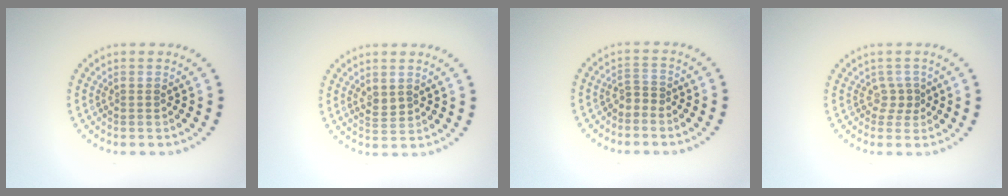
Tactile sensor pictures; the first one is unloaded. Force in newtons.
{"total": 1.5, "press": 1.4, "slide": 0.3}
{"total": 1.0, "press": 0.7, "slide": 0.7}
{"total": 1.4, "press": 1.0, "slide": 1.1}